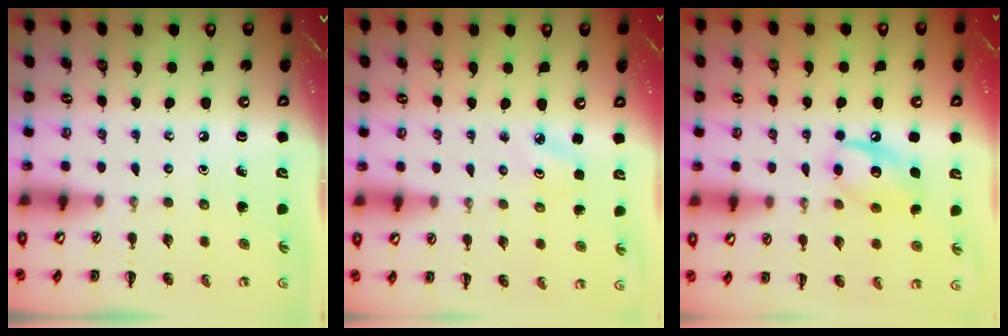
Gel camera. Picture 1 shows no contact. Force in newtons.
{"total": 2.2, "press": 2.2, "slide": 0.5}
{"total": 11.2, "press": 11.1, "slide": 1.4}